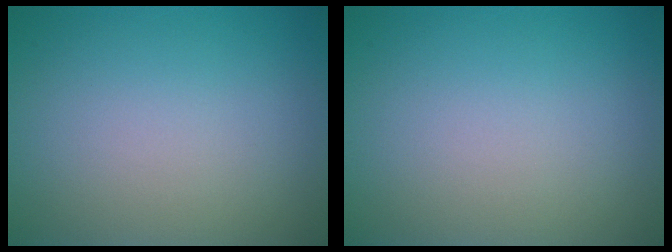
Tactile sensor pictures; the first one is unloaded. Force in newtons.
{"total": 0.0}